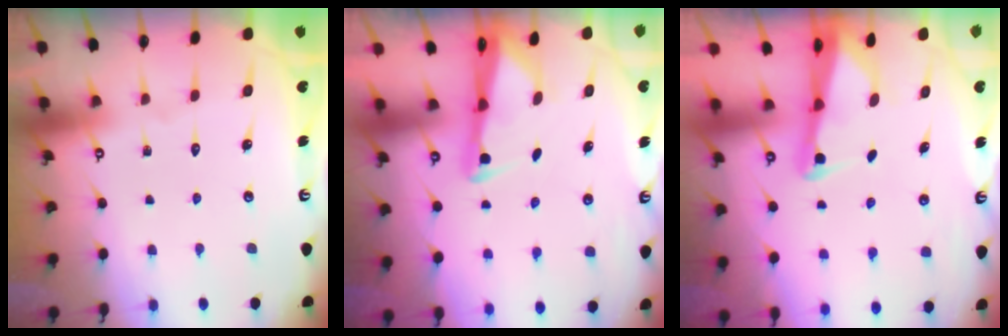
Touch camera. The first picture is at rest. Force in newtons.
{"total": 2.7, "press": 2.7, "slide": 0.5}
{"total": 2.4, "press": 2.4, "slide": 0.3}